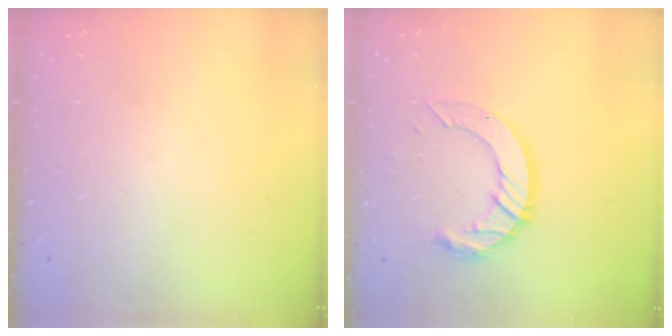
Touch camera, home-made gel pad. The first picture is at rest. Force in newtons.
{"total": 12.3, "press": 12.2, "slide": 1.2}